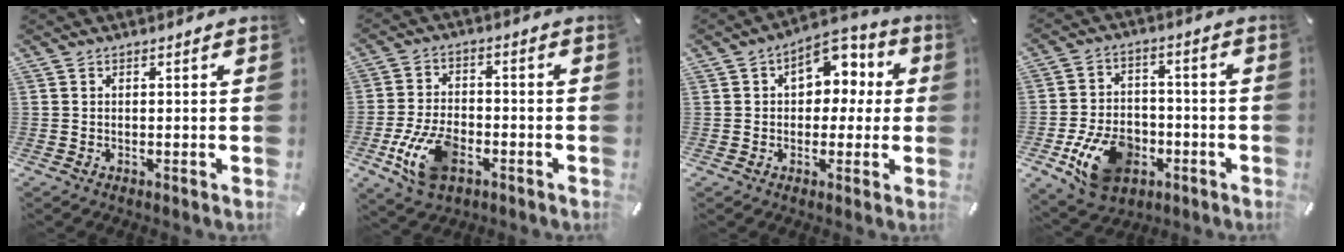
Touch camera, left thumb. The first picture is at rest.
{"total": 11.6, "force": [-4.8, 6.9, 8.1], "torque": [-0.163, 0.009, -0.085]}
{"total": 9.5, "force": [2.6, 7.3, 5.6], "torque": [-0.063, -0.013, 0.041]}
{"total": 14.1, "force": [-5.6, 9.8, 8.4], "torque": [-0.150, 0.032, -0.094]}